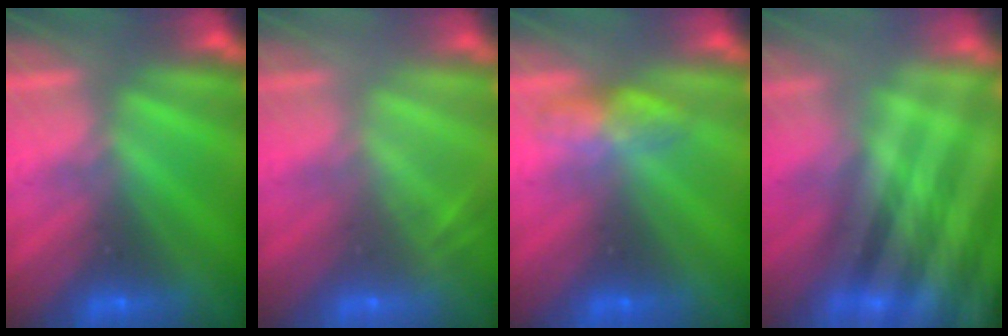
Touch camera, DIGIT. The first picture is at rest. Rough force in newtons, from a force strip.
{"total": 2.0}
{"total": 2.8}
{"total": 8.6}